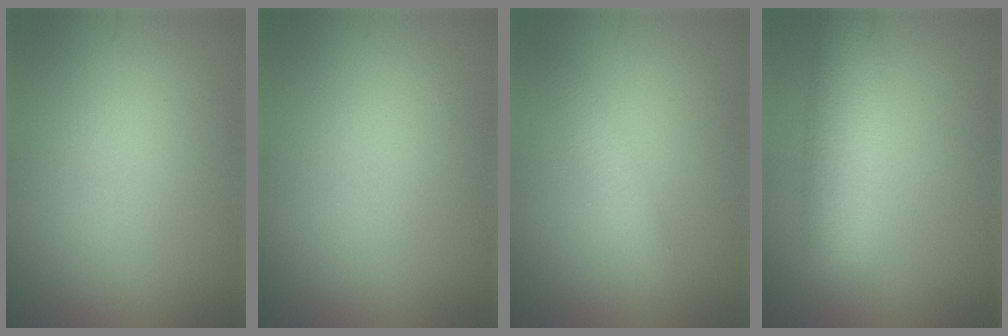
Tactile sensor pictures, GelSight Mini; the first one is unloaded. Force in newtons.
{"total": 0.0}
{"total": 2.0, "press": 2.0, "slide": 0.1}
{"total": 6.0, "press": 6.0, "slide": 0.3}